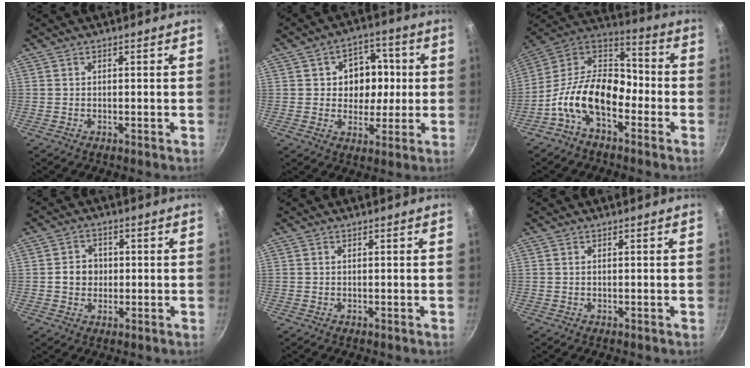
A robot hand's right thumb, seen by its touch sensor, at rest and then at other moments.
{"total": 10.5, "force": [1.0, 8.7, 5.7], "torque": [-0.037, 0.004, 0.014]}
{"total": 16.6, "force": [-6.4, 9.9, 11.7], "torque": [-0.179, 0.069, -0.149]}
{"total": 4.7, "force": [-0.1, 4.2, 2.1], "torque": [-0.009, 0.006, -0.006]}
{"total": 0.0}
{"total": 0.0}